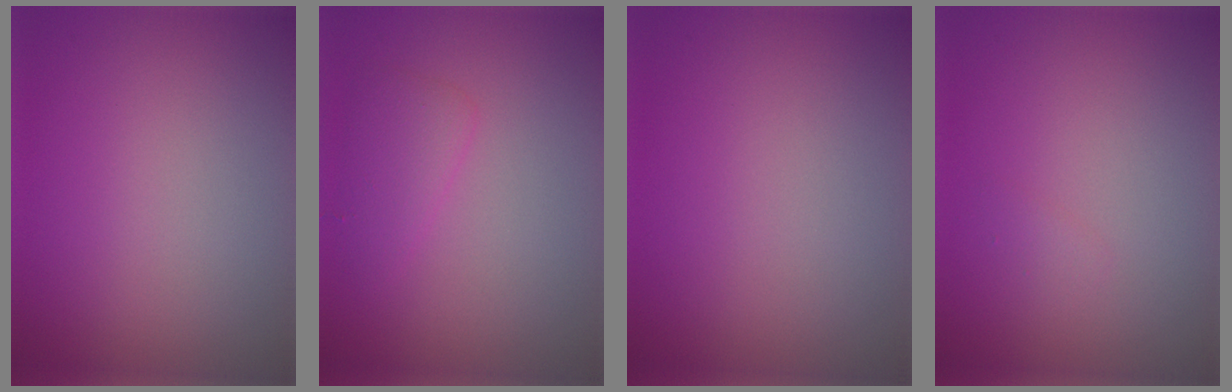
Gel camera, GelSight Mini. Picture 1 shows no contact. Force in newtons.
{"total": 1.9, "press": 1.9, "slide": 0.0}
{"total": 0.0}
{"total": 0.6, "press": 0.6, "slide": 0.0}